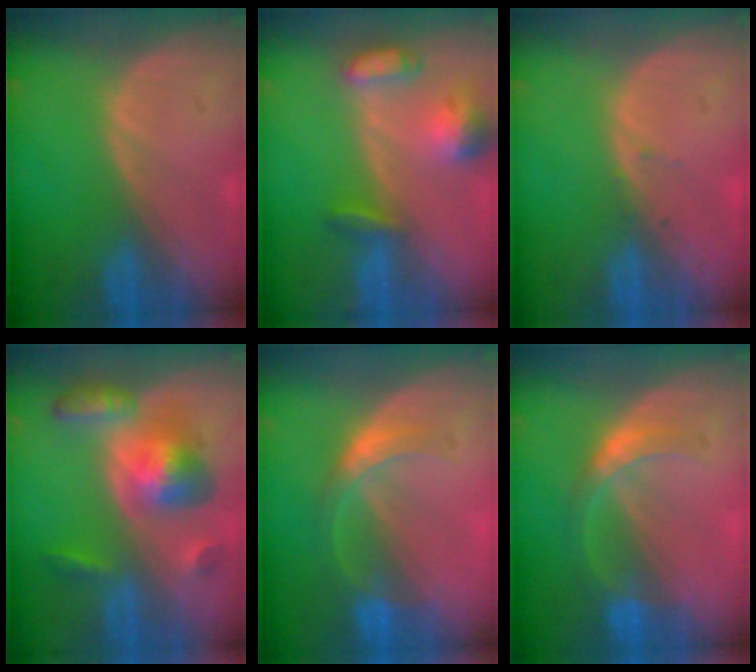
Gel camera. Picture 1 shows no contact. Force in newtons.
{"total": 6.6, "press": 6.3, "slide": 2.2}
{"total": 0.7, "press": 0.4, "slide": 0.5}
{"total": 8.3, "press": 8.2, "slide": 0.7}
{"total": 5.3, "press": 4.9, "slide": 2.1}
{"total": 5.3, "press": 5.0, "slide": 1.9}